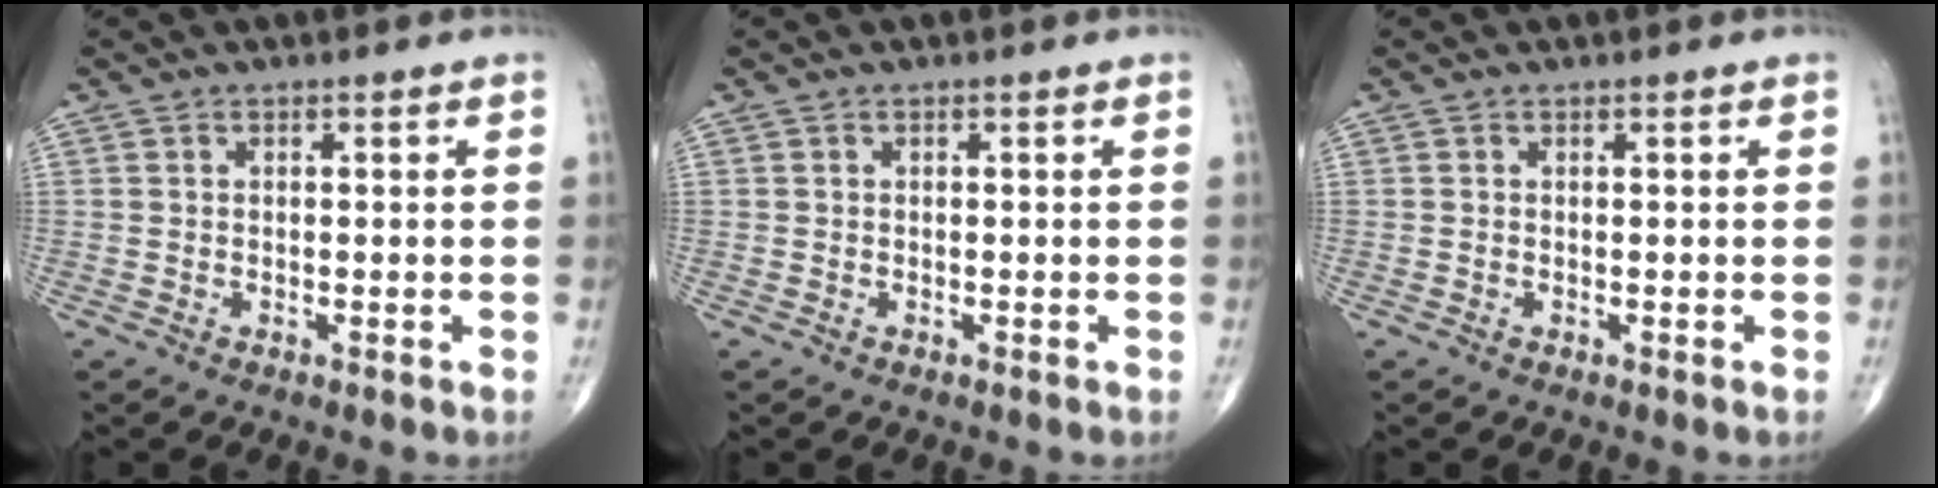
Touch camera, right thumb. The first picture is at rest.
{"total": 0.0}
{"total": 0.0}